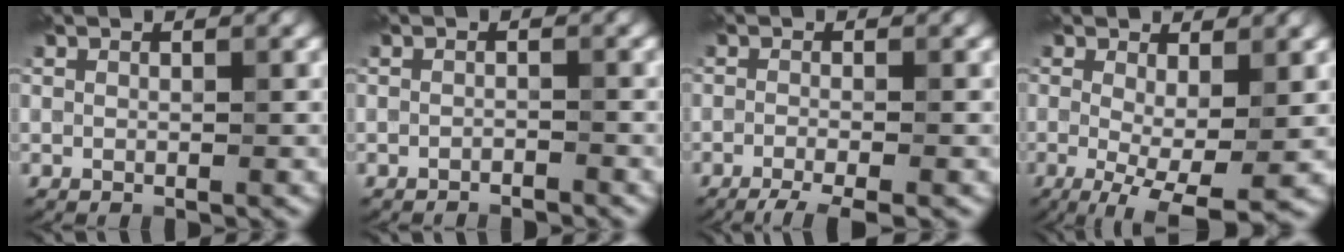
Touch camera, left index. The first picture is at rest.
{"total": 1.1, "force": [-1.0, 0.2, 0.2], "torque": [-0.001, 0.000, -0.019]}
{"total": 3.4, "force": [-2.3, 0.6, 2.4], "torque": [-0.037, -0.005, -0.047]}
{"total": 6.5, "force": [-1.3, 1.9, 6.1], "torque": [-0.107, -0.018, -0.015]}